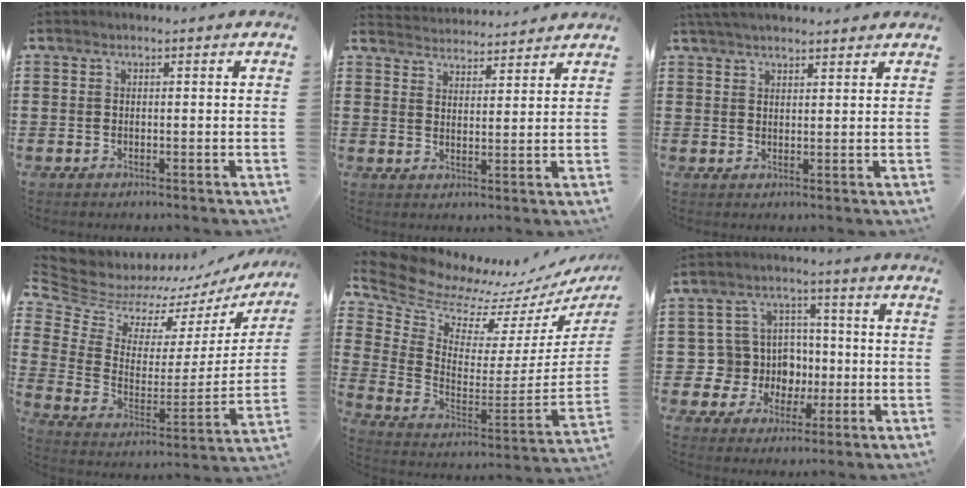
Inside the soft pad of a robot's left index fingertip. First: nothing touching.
{"total": 3.5, "force": [3.4, 0.0, -0.4], "torque": [-0.006, -0.018, 0.062]}
{"total": 3.2, "force": [3.0, 0.1, 0.8], "torque": [-0.023, -0.001, 0.058]}
{"total": 6.8, "force": [6.5, 2.2, 0.4], "torque": [-0.052, -0.062, 0.113]}
{"total": 8.5, "force": [7.9, 2.6, 1.9], "torque": [-0.087, -0.073, 0.137]}
{"total": 8.4, "force": [-0.2, 8.1, 2.0], "torque": [-0.078, 0.007, 0.008]}